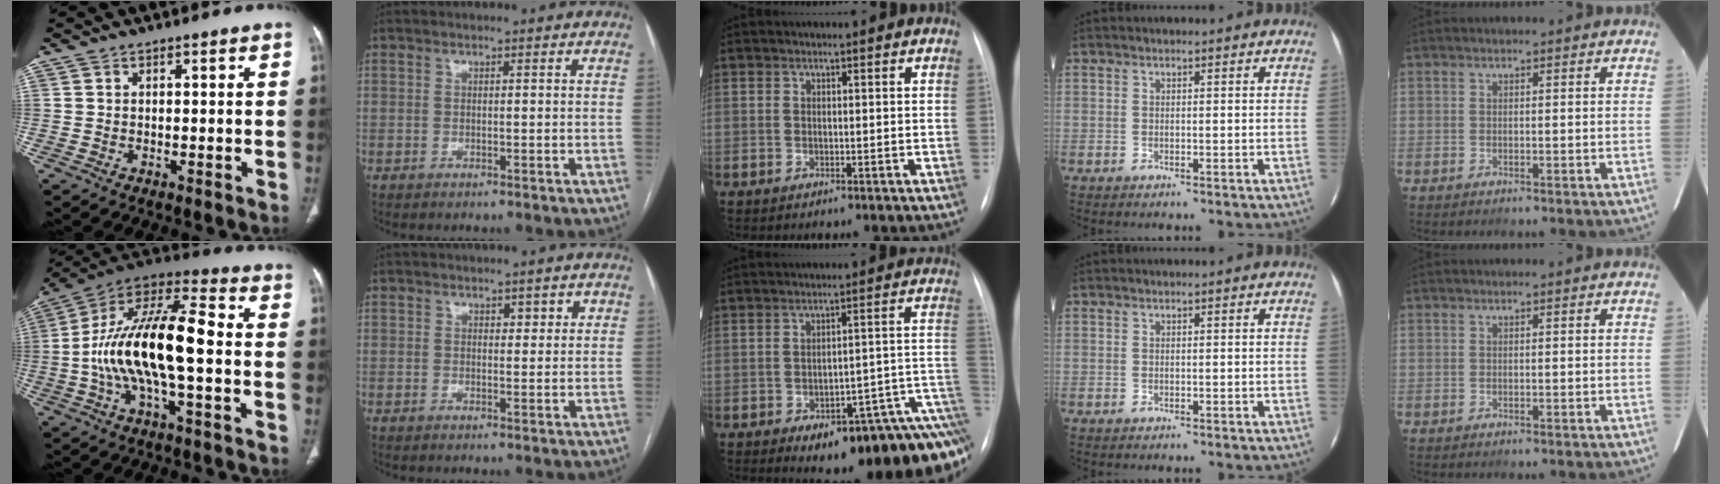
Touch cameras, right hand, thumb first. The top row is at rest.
{"thumb": {"total": 19.8, "force": [-2.2, 6.9, 18.4], "torque": [-0.347, 0.044, -0.046]}, "index": {"total": 1.9, "force": [0.9, 1.1, 1.2], "torque": [-0.010, 0.002, 0.011]}, "middle": {"total": 18.4, "force": [-10.3, 5.7, 14.1], "torque": [-0.083, 0.050, -0.125]}}